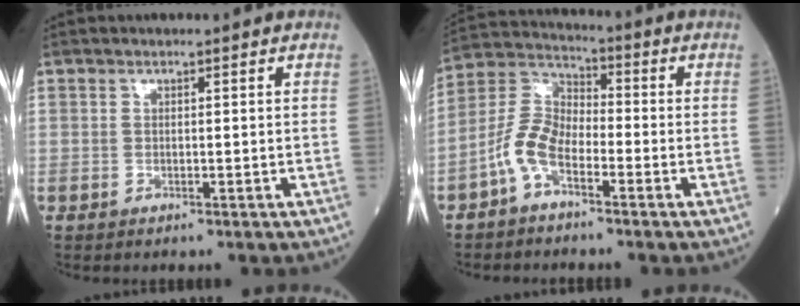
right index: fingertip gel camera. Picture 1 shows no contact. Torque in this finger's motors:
{"motor_torque": [0.24, -0.16, 0.19, 0.09]}